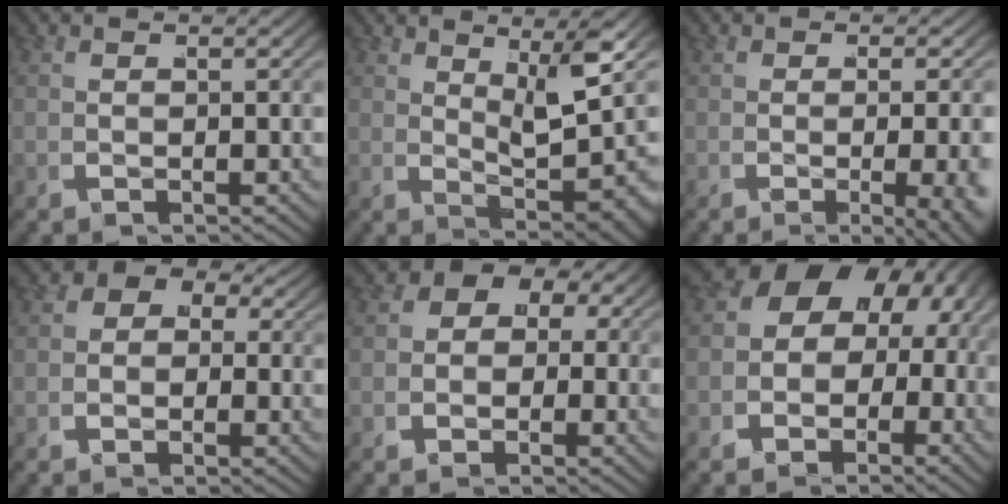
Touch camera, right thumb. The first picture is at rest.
{"total": 6.8, "force": [1.8, 2.2, 6.2], "torque": [-0.095, -0.009, 0.030]}
{"total": 5.1, "force": [-1.3, 1.4, 4.8], "torque": [-0.063, -0.007, -0.019]}
{"total": 3.3, "force": [-0.1, 3.0, 1.2], "torque": [-0.032, 0.005, -0.019]}
{"total": 3.6, "force": [0.0, 3.2, 1.7], "torque": [-0.046, 0.002, -0.011]}
{"total": 10.8, "force": [0.5, 8.7, 6.3], "torque": [-0.114, 0.005, -0.009]}